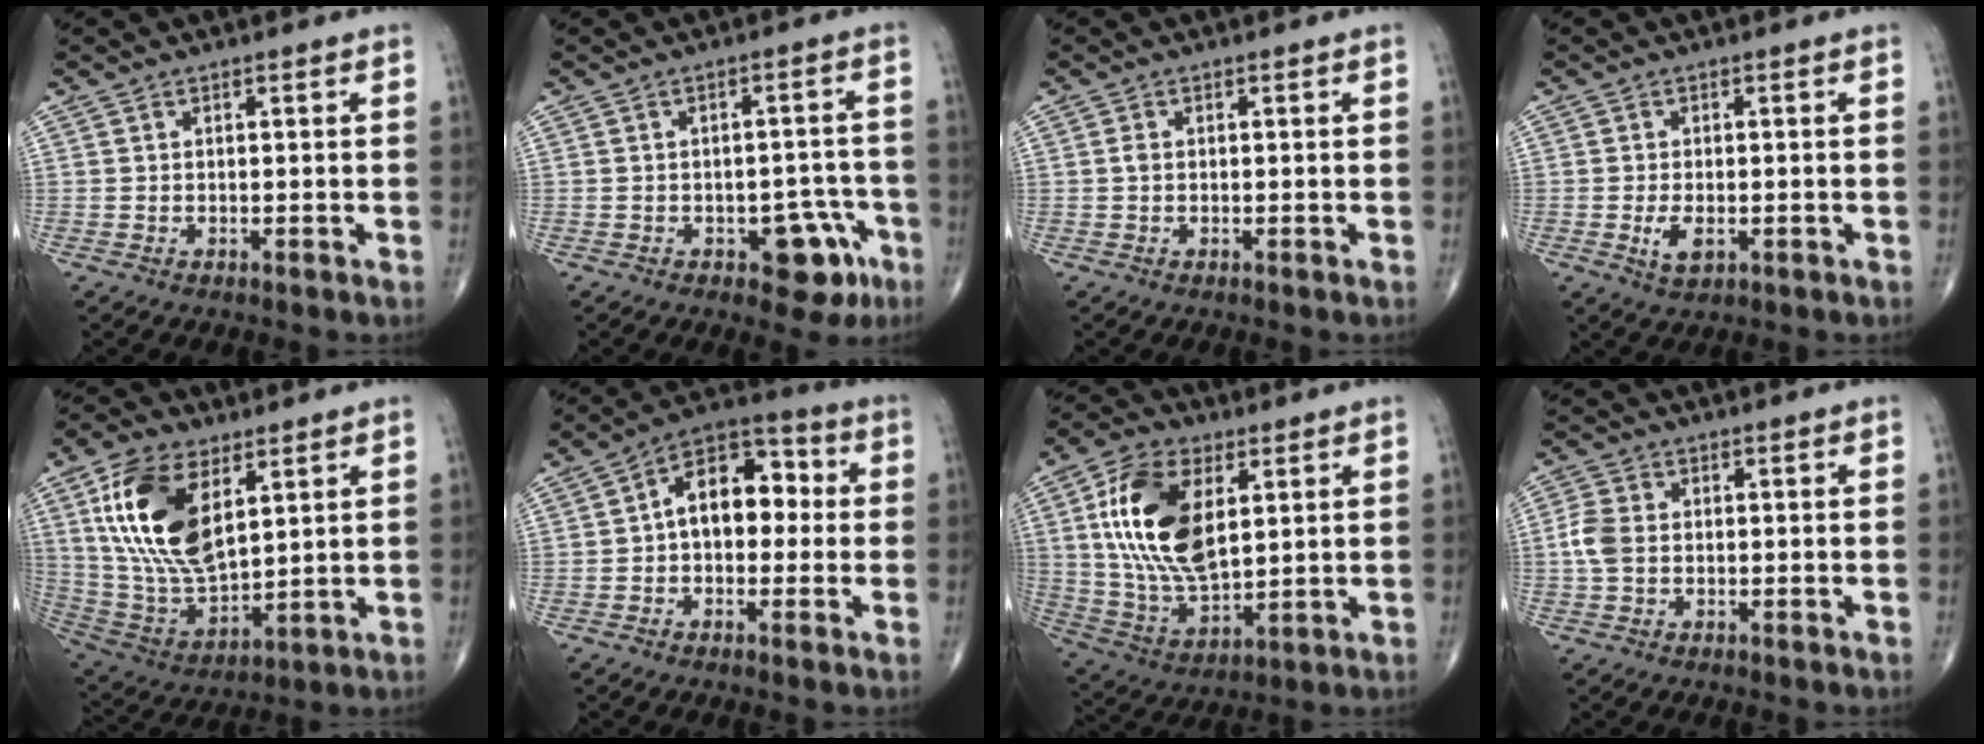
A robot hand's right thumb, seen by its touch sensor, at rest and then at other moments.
{"total": 7.8, "force": [-3.7, 4.2, 5.3], "torque": [-0.027, 0.027, -0.043]}
{"total": 0.8, "force": [0.0, 0.6, 0.6], "torque": [-0.012, 0.000, -0.002]}
{"total": 3.6, "force": [-0.9, 1.9, 2.9], "torque": [-0.052, -0.005, -0.013]}
{"total": 19.0, "force": [7.0, 9.6, 14.8], "torque": [-0.277, -0.027, 0.140]}
{"total": 12.2, "force": [0.7, 7.7, 9.4], "torque": [-0.114, 0.039, -0.003]}
{"total": 18.6, "force": [4.8, 9.9, 14.9], "torque": [-0.276, -0.014, 0.093]}
{"total": 4.1, "force": [-0.3, 2.9, 2.9], "torque": [-0.075, 0.007, -0.013]}